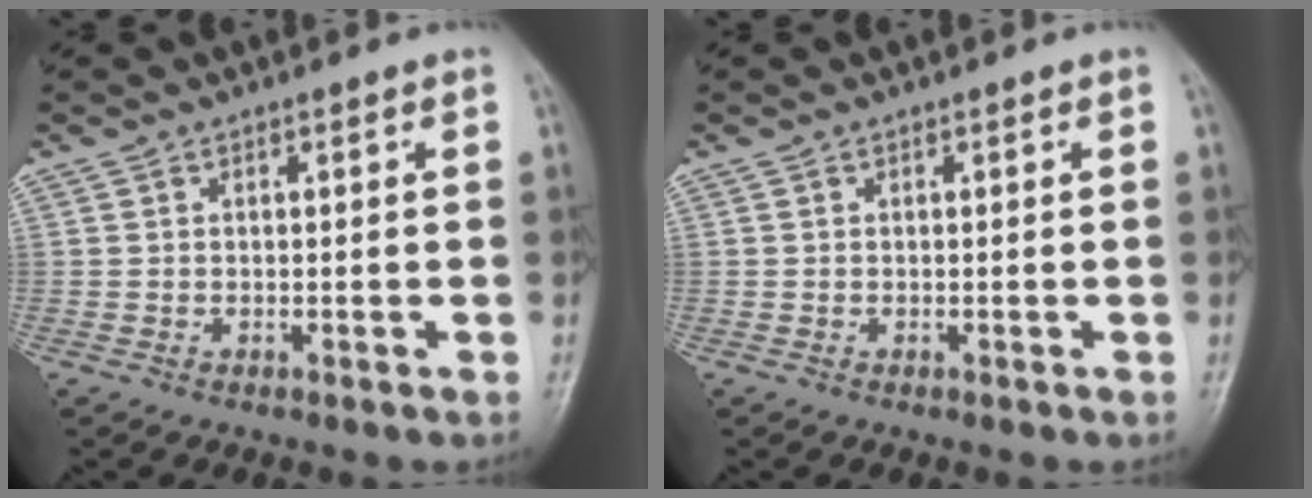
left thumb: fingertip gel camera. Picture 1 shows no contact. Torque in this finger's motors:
{"motor_torque": [-0.06, -0.07, 0.03, 0.02, 0.00]}